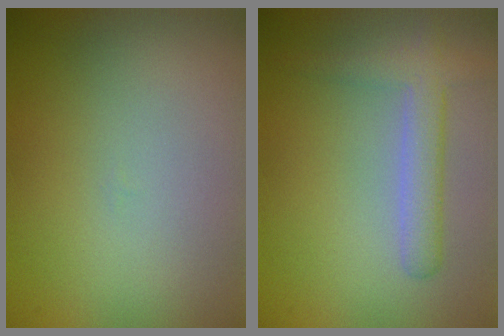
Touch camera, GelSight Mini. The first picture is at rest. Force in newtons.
{"total": 3.0, "press": 3.0, "slide": 0.2}